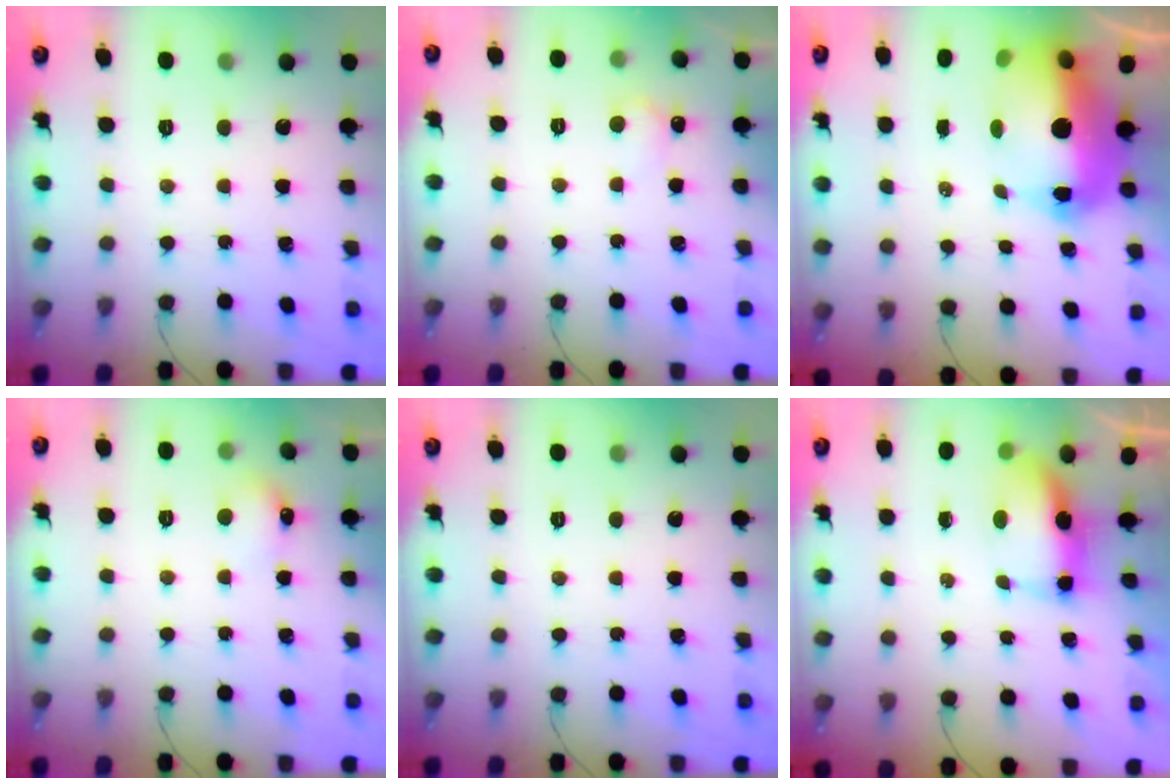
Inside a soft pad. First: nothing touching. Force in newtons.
{"total": 3.5, "press": 3.4, "slide": 1.0}
{"total": 16.0, "press": 15.7, "slide": 2.9}
{"total": 6.3, "press": 6.1, "slide": 1.5}
{"total": 0.0}
{"total": 8.1, "press": 7.7, "slide": 2.2}